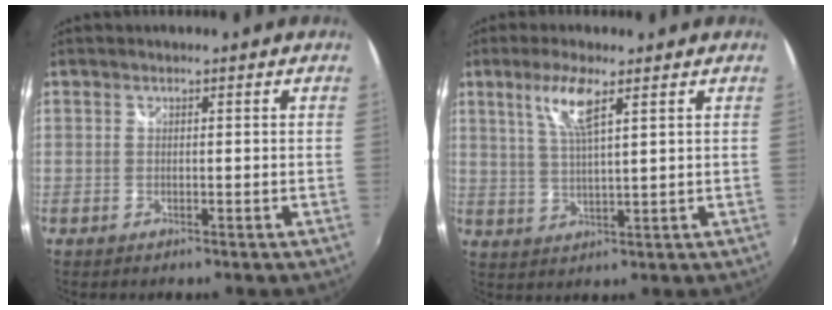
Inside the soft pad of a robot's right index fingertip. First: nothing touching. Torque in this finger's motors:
{"motor_torque": [0.75, 0.48, 0.27, 0.09]}